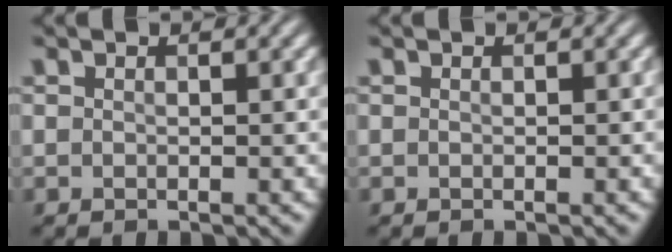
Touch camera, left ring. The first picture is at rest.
{"total": 0.0}